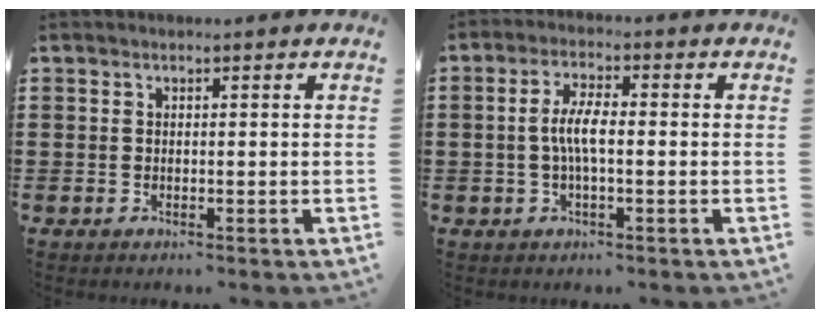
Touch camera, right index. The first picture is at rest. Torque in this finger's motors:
{"motor_torque": [0.22, -0.10, 0.15, 0.11]}